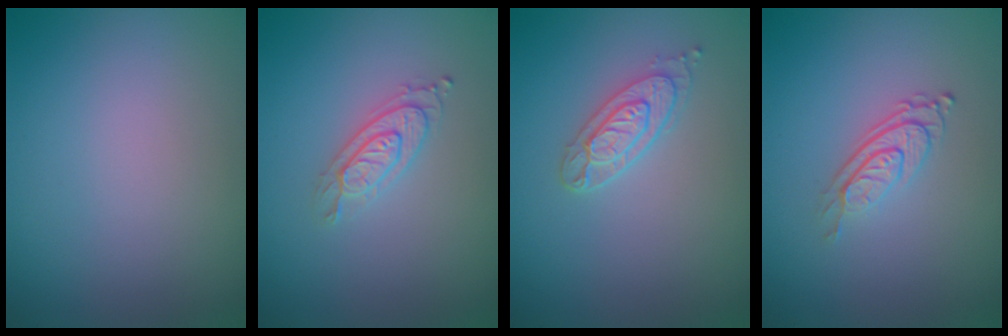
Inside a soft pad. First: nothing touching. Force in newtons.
{"total": 2.4, "press": 2.2, "slide": 0.9}
{"total": 2.9, "press": 2.5, "slide": 1.5}
{"total": 2.9, "press": 1.9, "slide": 2.2}